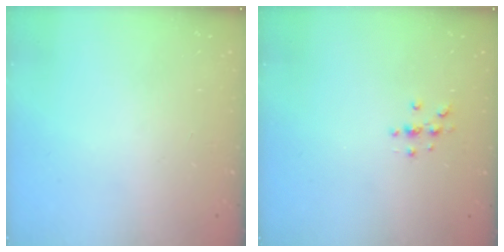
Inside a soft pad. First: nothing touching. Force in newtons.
{"total": 3.0, "press": 3.0, "slide": 0.4}